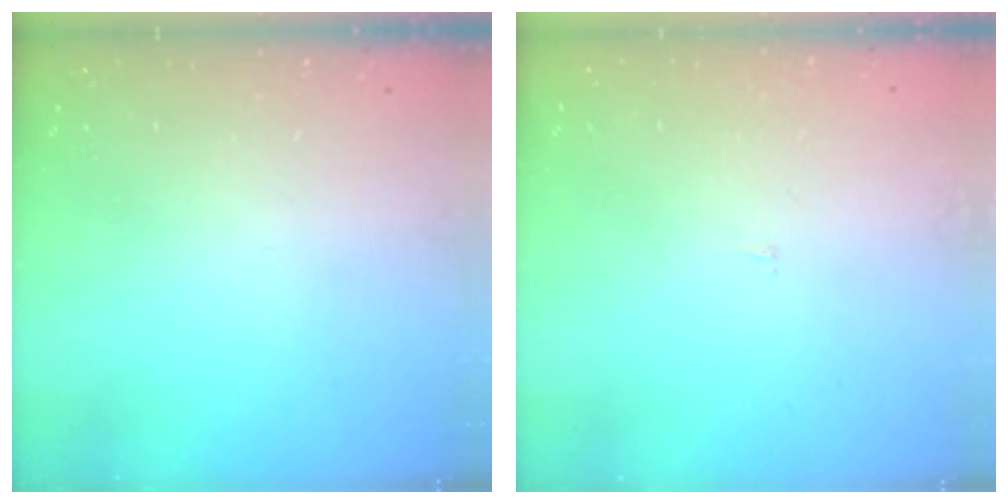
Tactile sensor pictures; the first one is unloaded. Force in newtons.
{"total": 1.6, "press": 1.6, "slide": 0.1}